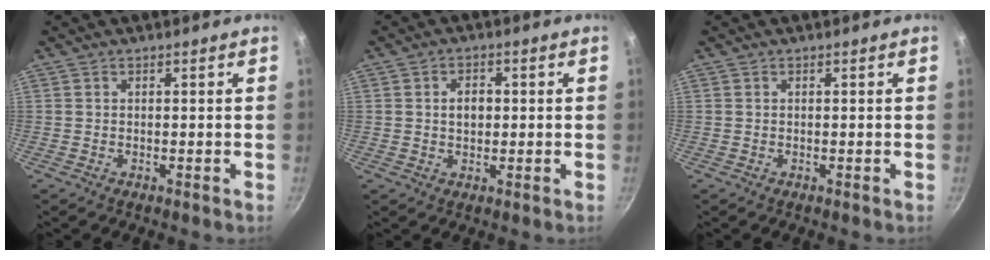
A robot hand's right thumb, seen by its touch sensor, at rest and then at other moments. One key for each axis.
{"total": 3.6, "fx": 0.3, "fy": 2.6, "fz": 2.5, "tx": -0.025, "ty": 0.006, "tz": 0.004}
{"total": 0.0}